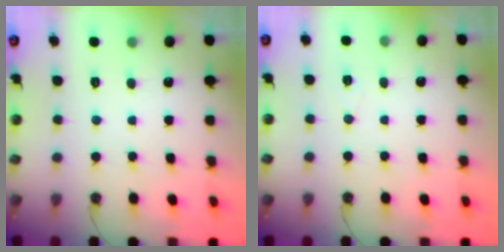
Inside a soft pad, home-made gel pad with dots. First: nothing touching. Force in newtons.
{"total": 5.3, "press": 2.9, "slide": 4.4}